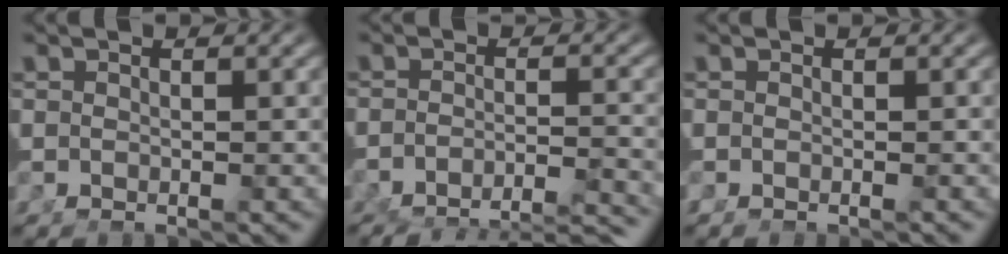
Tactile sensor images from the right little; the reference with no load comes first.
{"total": 10.9, "force": [-9.7, 4.0, 2.9], "torque": [-0.037, -0.035, -0.142]}
{"total": 0.9, "force": [-0.7, 0.5, 0.3], "torque": [-0.008, -0.001, -0.012]}